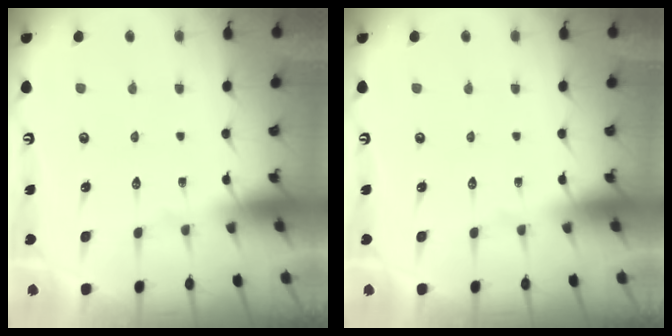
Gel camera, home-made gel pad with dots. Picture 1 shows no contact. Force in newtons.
{"total": 0.0}